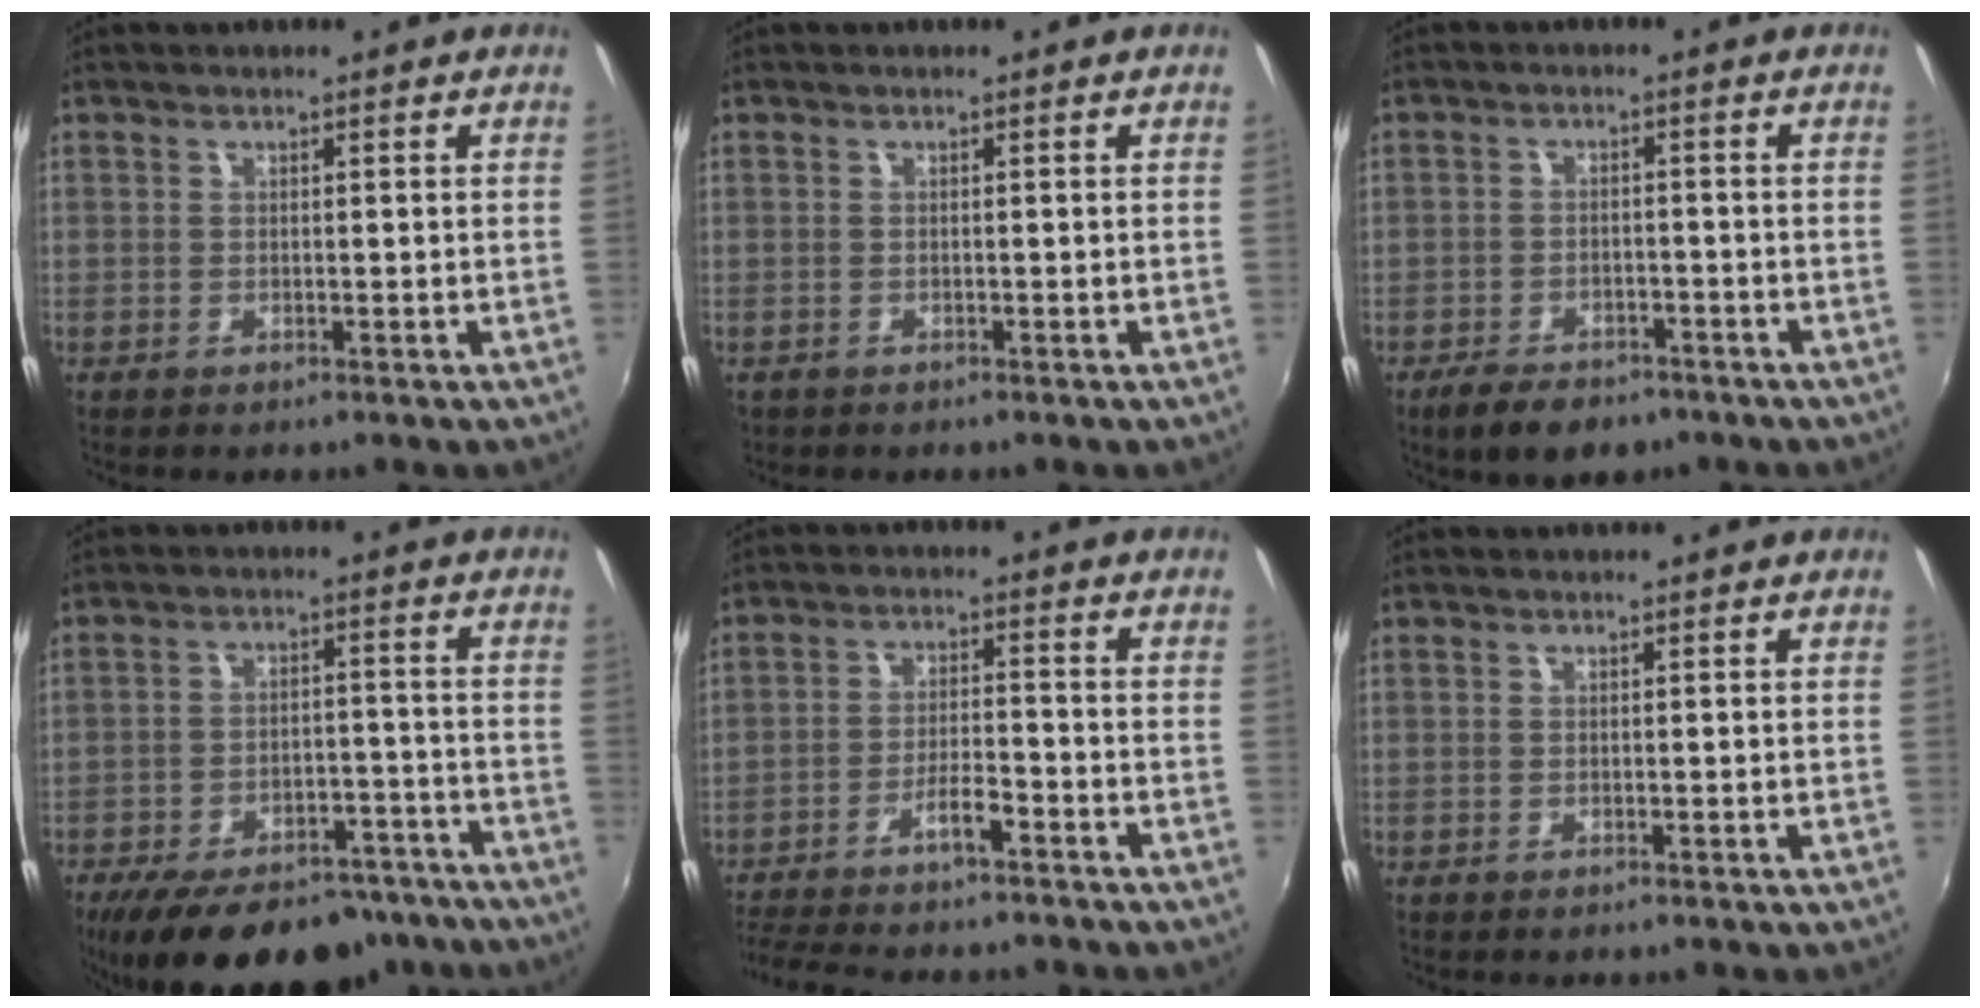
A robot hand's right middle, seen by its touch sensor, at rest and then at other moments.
{"total": 0.6, "force": [-0.4, 0.5, 0.1], "torque": [-0.004, -0.002, -0.006]}
{"total": 7.5, "force": [-5.4, 3.7, 3.6], "torque": [-0.090, -0.004, -0.084]}
{"total": 21.6, "force": [-17.0, 8.7, 10.0], "torque": [-0.187, -0.002, -0.227]}
{"total": 10.7, "force": [-9.2, 1.5, 5.4], "torque": [-0.121, 0.002, -0.153]}
{"total": 0.0}